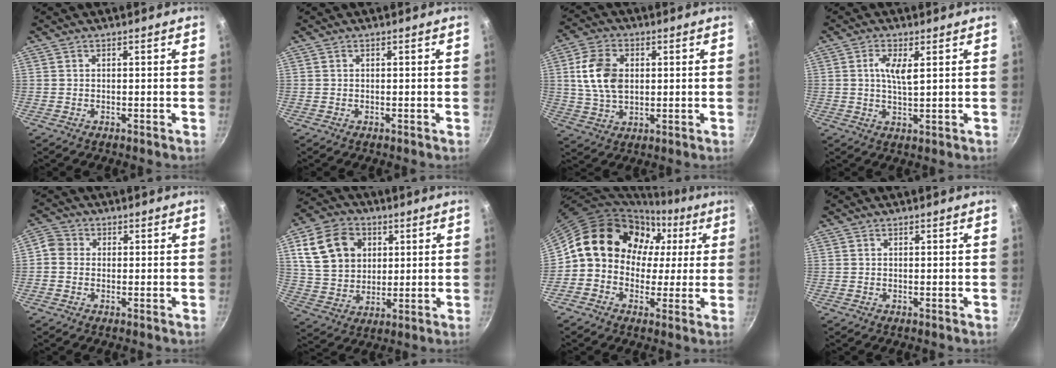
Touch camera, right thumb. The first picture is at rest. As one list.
[{"total": 0.0}, {"total": 10.4, "force": [1.6, 7.0, 7.4], "torque": [-0.126, 0.002, 0.030]}, {"total": 4.7, "force": [1.3, 1.4, 4.3], "torque": [-0.084, -0.005, 0.025]}, {"total": 3.4, "force": [-0.4, 3.1, 1.3], "torque": [-0.013, 0.008, -0.023]}, {"total": 15.4, "force": [4.8, 11.9, 8.4], "torque": [-0.137, -0.002, 0.093]}, {"total": 15.3, "force": [2.3, 13.3, 7.2], "torque": [-0.078, 0.042, 0.021]}, {"total": 0.0}]